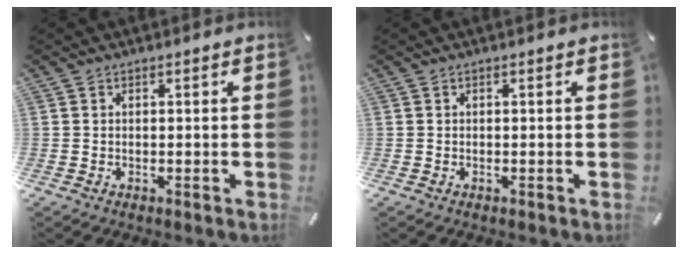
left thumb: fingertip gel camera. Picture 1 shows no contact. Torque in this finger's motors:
{"motor_torque": [-0.03, -0.01, -0.07, -0.01, -0.02]}